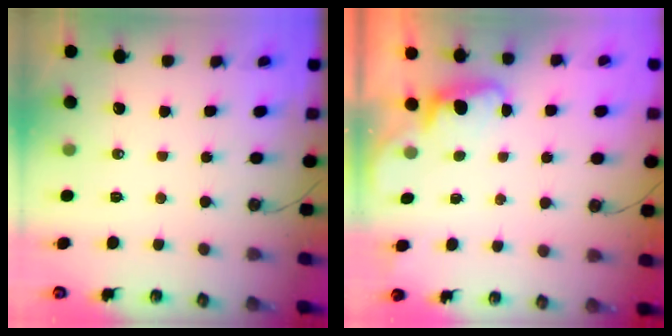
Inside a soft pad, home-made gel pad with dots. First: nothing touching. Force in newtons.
{"total": 1.9, "press": 1.7, "slide": 0.9}